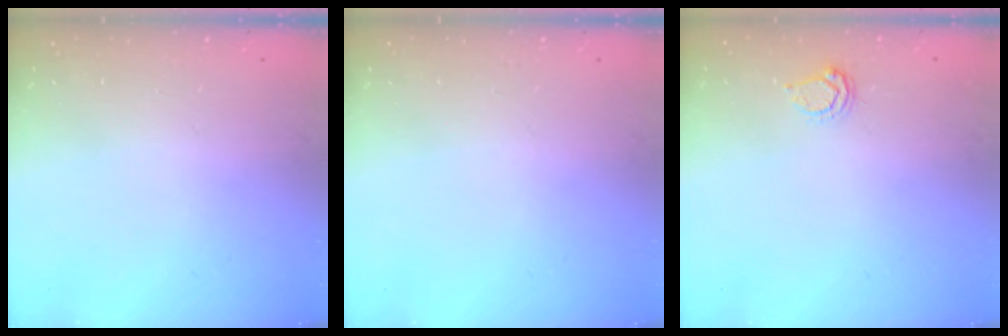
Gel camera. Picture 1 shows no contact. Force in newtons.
{"total": 0.0}
{"total": 3.1, "press": 3.0, "slide": 0.5}